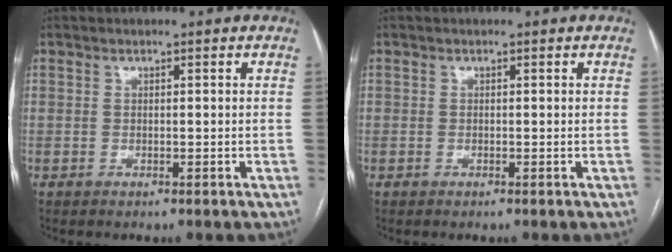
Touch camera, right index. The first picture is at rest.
{"total": 0.0}